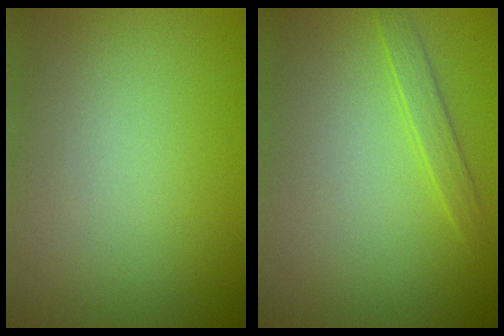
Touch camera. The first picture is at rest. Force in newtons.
{"total": 1.4, "press": 1.4, "slide": 0.0}